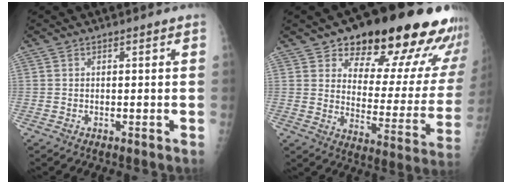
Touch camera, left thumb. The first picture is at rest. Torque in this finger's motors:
{"motor_torque": [0.59, 0.82, 1.44, -1.34, 0.26]}